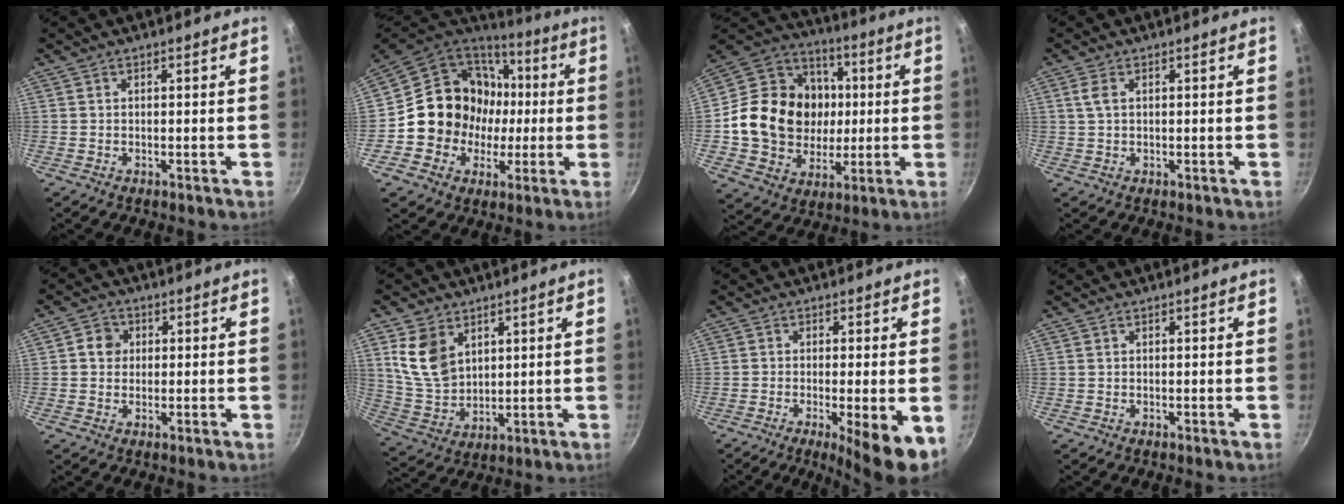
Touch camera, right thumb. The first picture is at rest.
{"total": 19.2, "force": [-0.2, 17.7, 7.6], "torque": [-0.109, 0.034, 0.004]}
{"total": 23.2, "force": [0.6, 19.6, 12.4], "torque": [-0.192, 0.025, 0.017]}
{"total": 2.7, "force": [0.8, 1.6, 2.1], "torque": [-0.045, 0.002, 0.014]}
{"total": 3.9, "force": [0.7, 3.6, 1.3], "torque": [0.004, 0.005, 0.004]}
{"total": 10.8, "force": [4.4, 7.7, 6.2], "torque": [-0.096, -0.024, 0.102]}
{"total": 8.6, "force": [-2.8, 1.3, 8.0], "torque": [-0.120, -0.005, -0.040]}
{"total": 0.0}